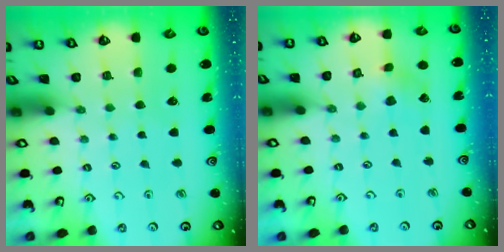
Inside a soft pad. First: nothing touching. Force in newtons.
{"total": 2.1, "press": 2.1, "slide": 0.0}